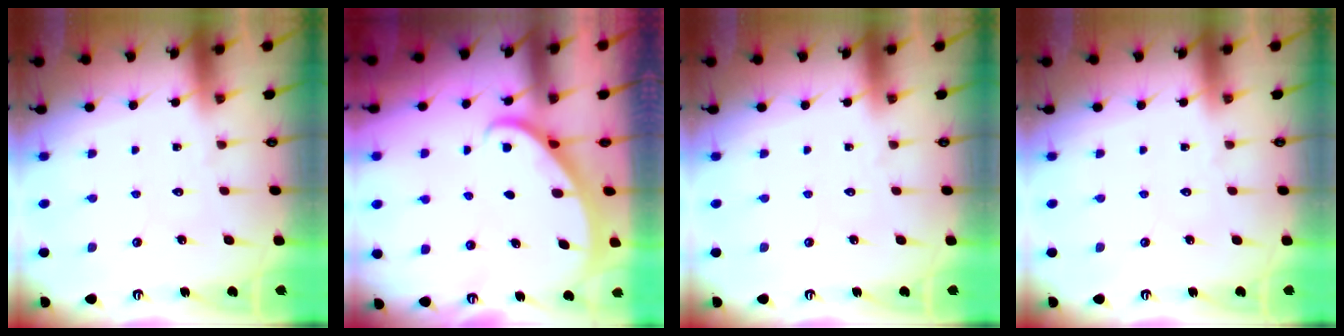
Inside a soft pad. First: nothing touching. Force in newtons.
{"total": 2.2, "press": 2.2, "slide": 0.1}
{"total": 0.0}
{"total": 0.0}